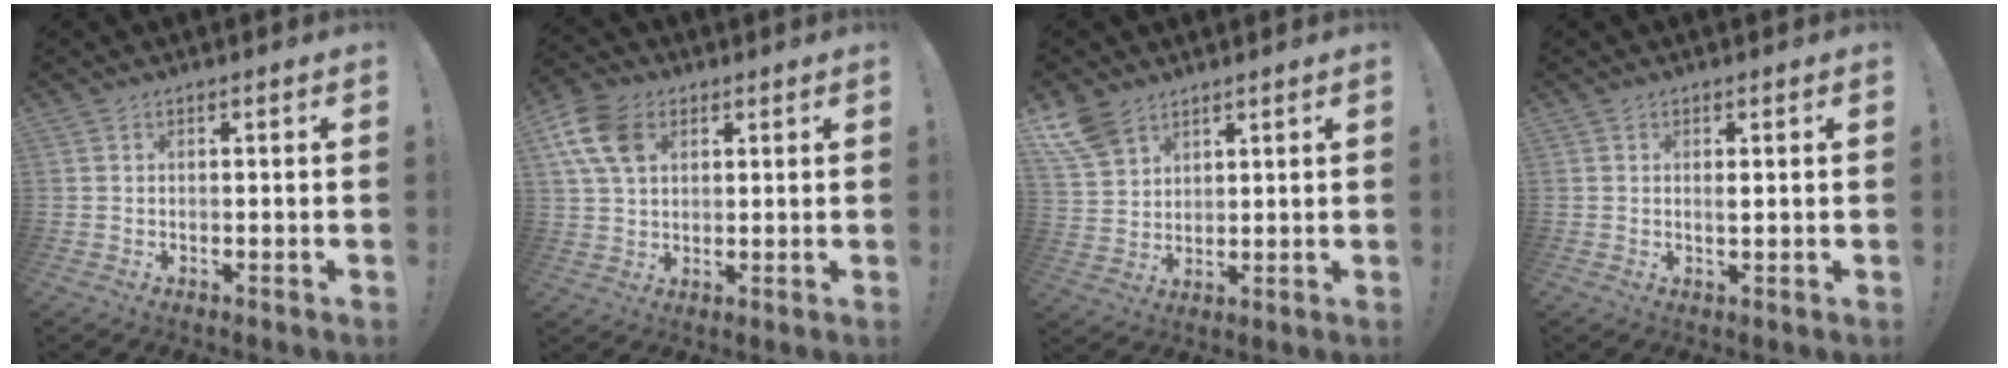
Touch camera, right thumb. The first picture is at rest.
{"total": 12.5, "force": [4.7, 8.9, 7.3], "torque": [-0.131, -0.008, 0.094]}
{"total": 8.8, "force": [6.3, 5.3, 3.1], "torque": [-0.058, -0.035, 0.128]}
{"total": 1.2, "force": [0.4, 0.1, 1.1], "torque": [-0.008, -0.008, 0.004]}